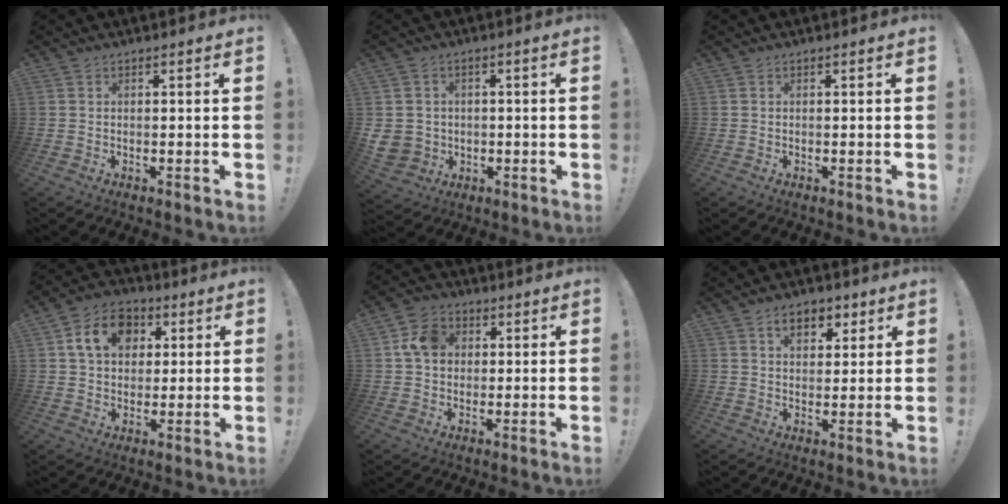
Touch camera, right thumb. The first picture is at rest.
{"total": 6.1, "force": [0.1, 5.8, 1.6], "torque": [-0.042, -0.003, 0.004]}
{"total": 0.0}
{"total": 12.4, "force": [4.0, 9.6, 6.8], "torque": [-0.109, 0.005, 0.079]}
{"total": 9.0, "force": [1.8, 7.4, 4.8], "torque": [-0.084, 0.021, 0.041]}
{"total": 7.6, "force": [3.7, 5.0, 4.3], "torque": [-0.056, -0.004, 0.066]}